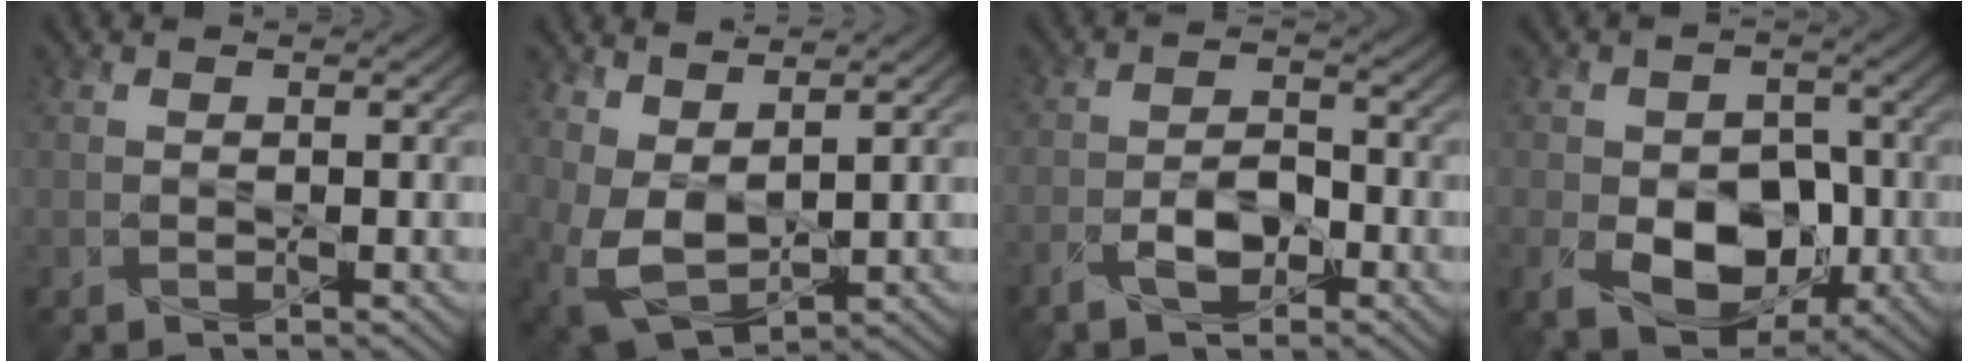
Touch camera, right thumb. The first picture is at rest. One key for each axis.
{"total": 6.8, "fx": 3.0, "fy": 3.6, "fz": 4.9, "tx": -0.133, "ty": -0.005, "tz": 0.061}
{"total": 5.3, "fx": -2.8, "fy": 2.4, "fz": 3.8, "tx": -0.075, "ty": 0.002, "tz": -0.057}
{"total": 10.1, "fx": -2.9, "fy": 7.0, "fz": 6.7, "tx": -0.127, "ty": -0.031, "tz": -0.041}